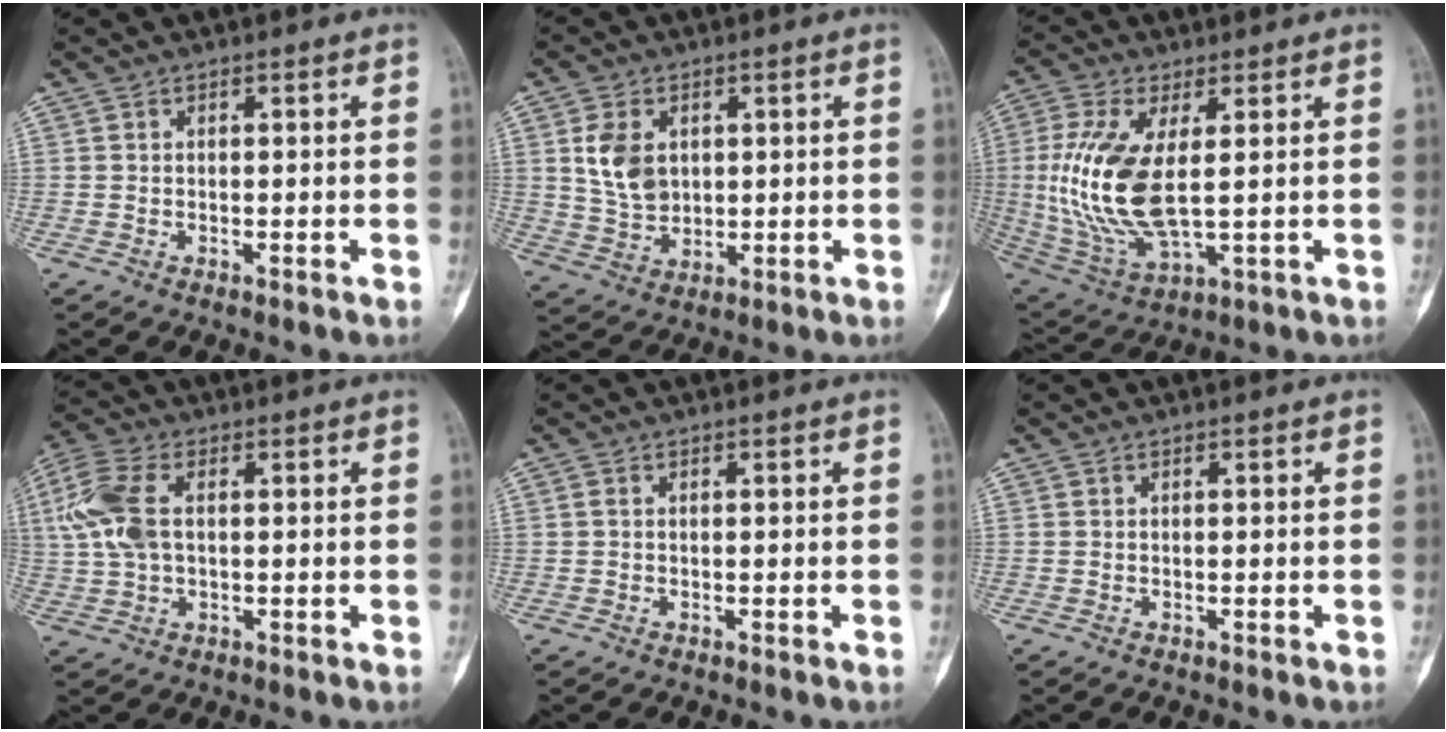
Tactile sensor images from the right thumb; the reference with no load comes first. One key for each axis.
{"total": 8.0, "fx": 2.0, "fy": 5.8, "fz": 5.2, "tx": -0.080, "ty": -0.009, "tz": 0.047}
{"total": 16.2, "fx": 1.1, "fy": 6.8, "fz": 14.6, "tx": -0.319, "ty": -0.016, "tz": 0.034}
{"total": 10.5, "fx": 1.7, "fy": 6.2, "fz": 8.3, "tx": -0.203, "ty": 0.015, "tz": 0.034}
{"total": 0.7, "fx": 0.2, "fy": 0.4, "fz": 0.5, "tx": -0.015, "ty": 0.002, "tz": 0.004}
{"total": 0.0}